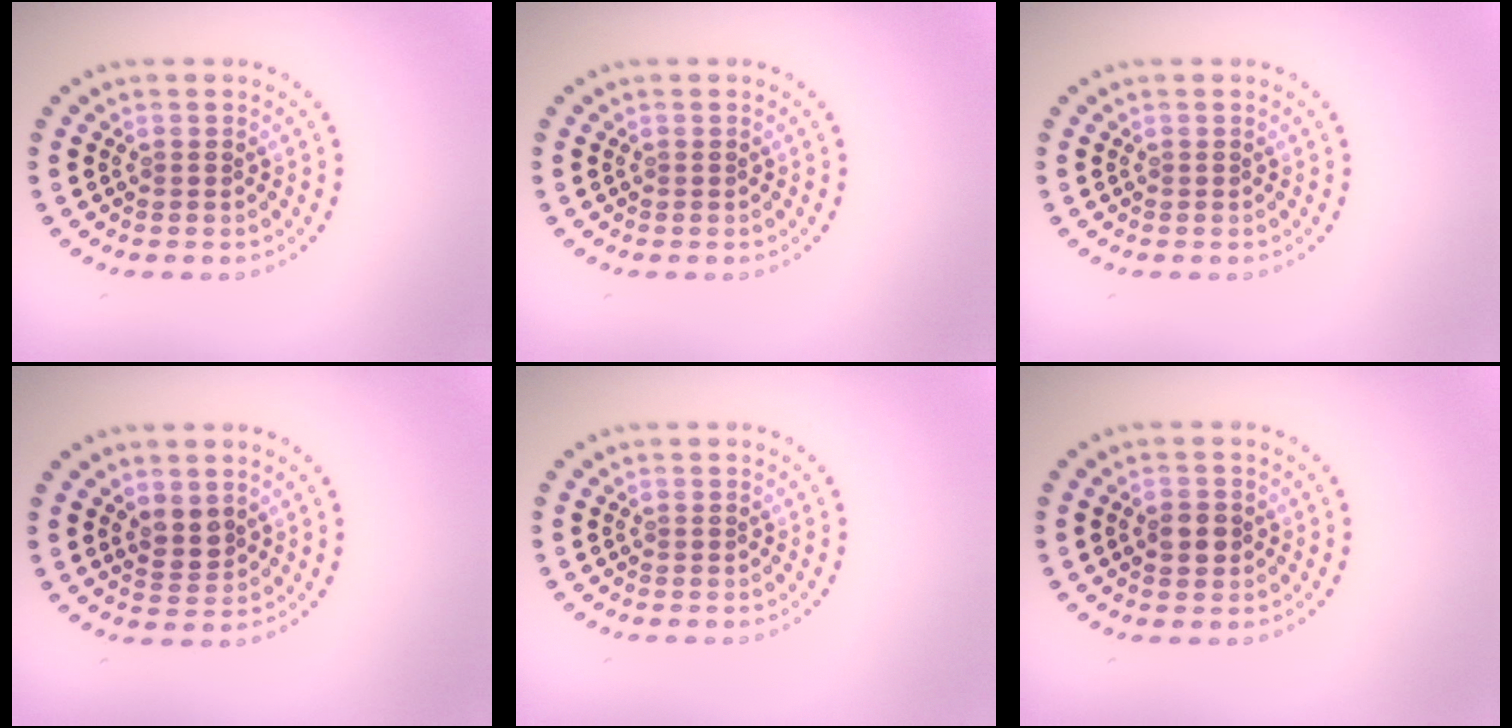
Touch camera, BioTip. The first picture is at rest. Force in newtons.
{"total": 0.0}
{"total": 0.0}
{"total": 2.1, "press": 1.8, "slide": 1.0}
{"total": 0.0}
{"total": 1.9, "press": 1.8, "slide": 0.4}